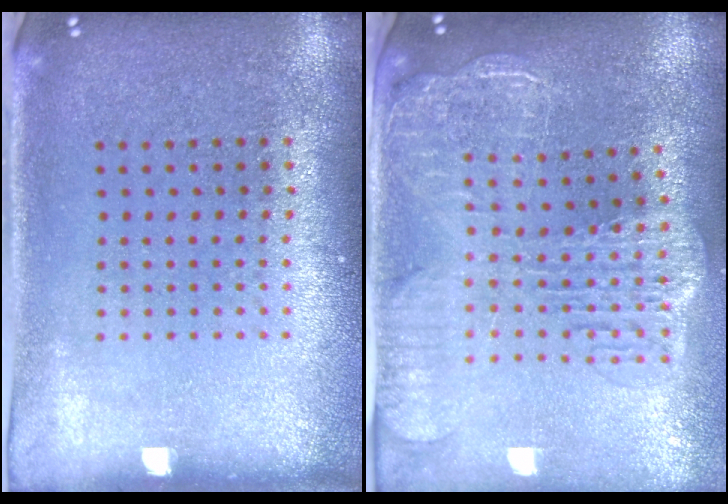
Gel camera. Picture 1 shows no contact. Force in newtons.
{"total": 2.9, "press": 2.4, "slide": 1.7}